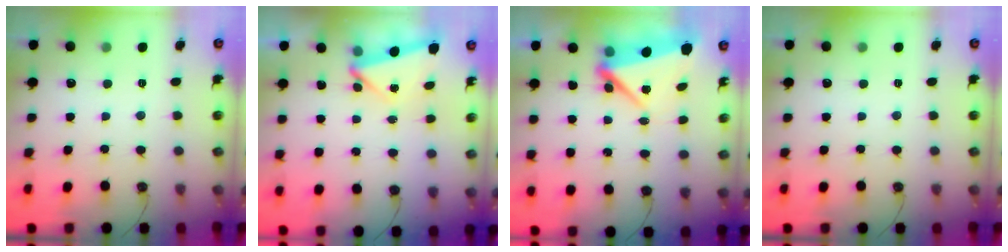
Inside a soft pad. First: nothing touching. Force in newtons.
{"total": 3.9, "press": 3.0, "slide": 2.5}
{"total": 7.1, "press": 7.0, "slide": 0.9}
{"total": 0.0}